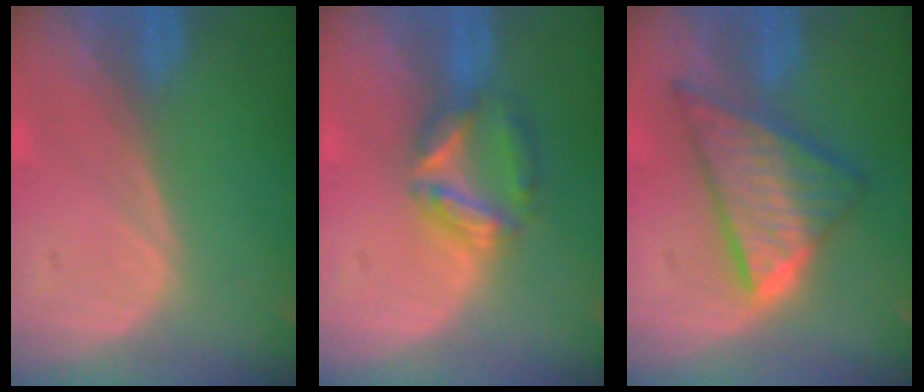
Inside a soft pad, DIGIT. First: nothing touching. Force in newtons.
{"total": 6.1, "press": 5.6, "slide": 2.5}
{"total": 9.0, "press": 9.0, "slide": 0.7}